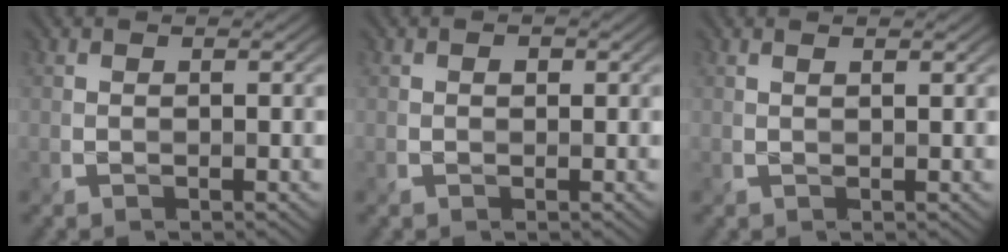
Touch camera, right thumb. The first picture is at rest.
{"total": 0.7, "force": [0.0, 0.6, 0.3], "torque": [-0.003, -0.001, 0.003]}
{"total": 1.1, "force": [0.7, 0.2, 0.8], "torque": [-0.010, -0.003, 0.008]}